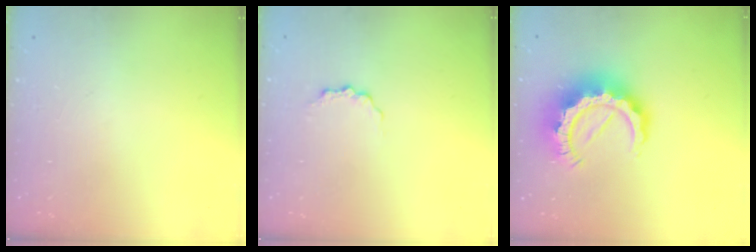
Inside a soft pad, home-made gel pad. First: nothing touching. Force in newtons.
{"total": 3.3, "press": 3.3, "slide": 0.4}
{"total": 14.2, "press": 14.2, "slide": 1.6}